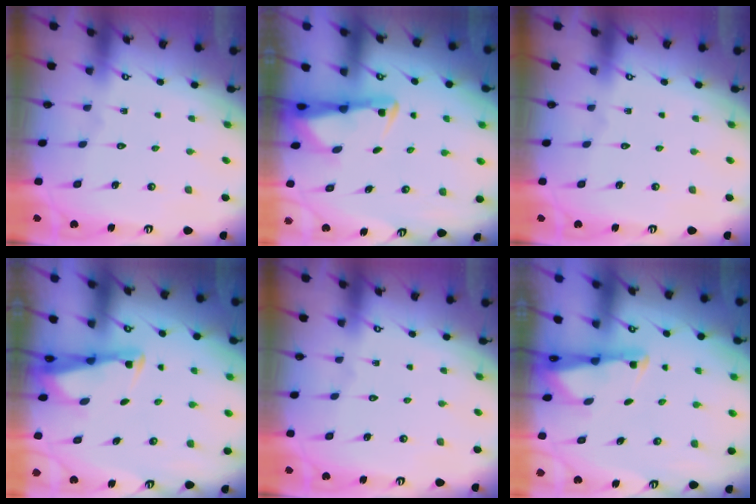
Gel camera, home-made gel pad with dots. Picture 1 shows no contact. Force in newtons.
{"total": 3.0, "press": 2.9, "slide": 0.6}
{"total": 0.0}
{"total": 2.6, "press": 2.5, "slide": 0.6}
{"total": 0.0}
{"total": 1.9, "press": 1.9, "slide": 0.4}